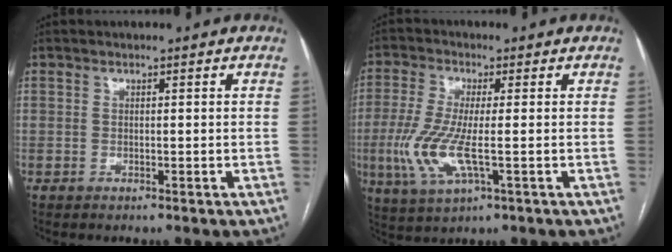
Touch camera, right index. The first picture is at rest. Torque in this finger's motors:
{"motor_torque": [0.37, -0.21, 0.51, 0.21]}